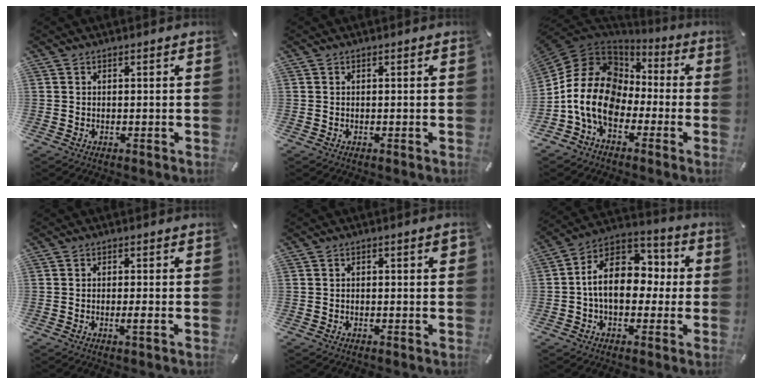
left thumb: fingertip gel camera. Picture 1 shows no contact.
{"total": 0.0}
{"total": 16.2, "force": [-4.0, 12.7, 9.2], "torque": [-0.217, 0.022, -0.077]}
{"total": 2.1, "force": [-0.5, 0.2, 2.0], "torque": [-0.034, -0.004, -0.009]}
{"total": 1.5, "force": [0.0, 0.6, 1.4], "torque": [-0.026, 0.002, -0.002]}
{"total": 14.6, "force": [-0.3, 10.6, 10.0], "torque": [-0.176, 0.004, -0.006]}